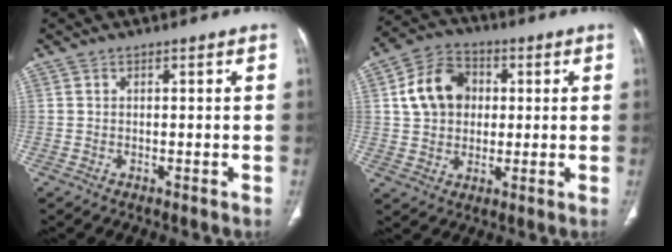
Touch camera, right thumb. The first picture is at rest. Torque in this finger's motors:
{"motor_torque": [-0.01, 0.14, 0.14, -0.10, 0.17]}